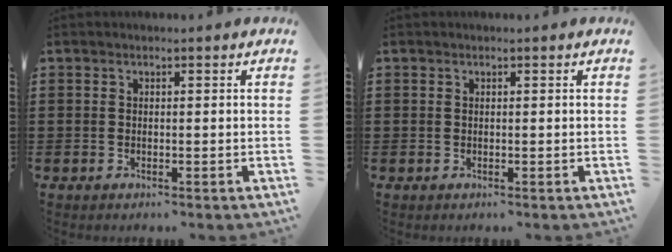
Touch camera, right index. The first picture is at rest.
{"total": 0.0}